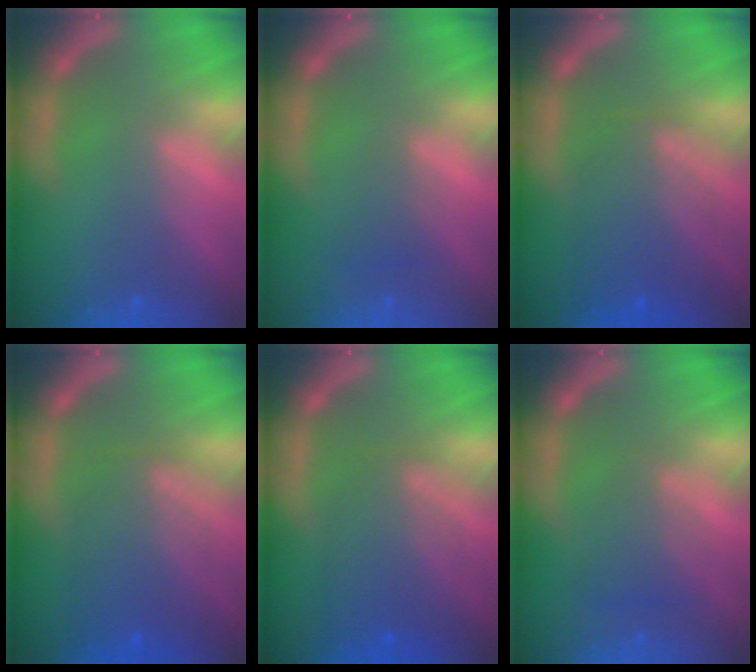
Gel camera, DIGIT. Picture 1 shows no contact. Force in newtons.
{"total": 1.5}
{"total": 6.1}
{"total": 6.1}
{"total": 5.5}
{"total": 3.0}